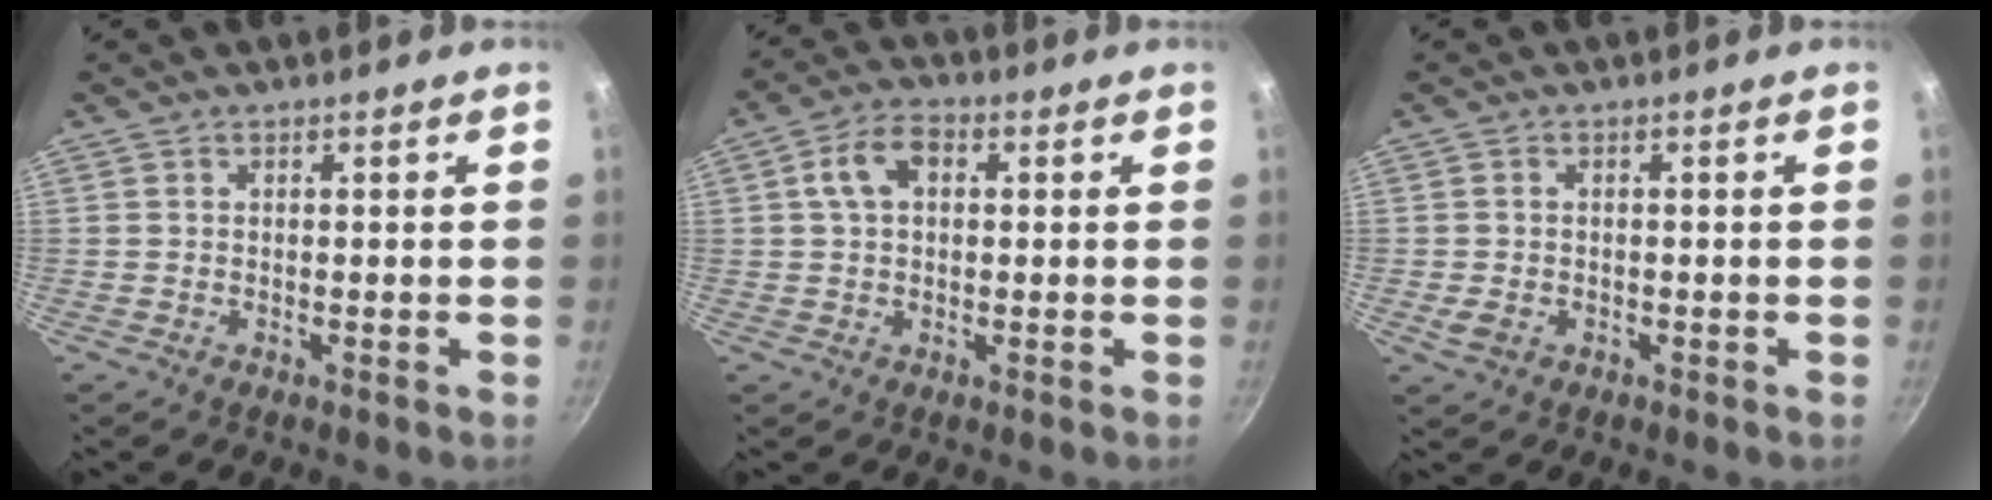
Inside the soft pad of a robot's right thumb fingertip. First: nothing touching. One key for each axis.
{"total": 6.8, "fx": 1.4, "fy": 4.5, "fz": 4.8, "tx": -0.074, "ty": 0.018, "tz": 0.018}
{"total": 2.6, "fx": -0.8, "fy": 2.0, "fz": 1.5, "tx": -0.025, "ty": 0.001, "tz": -0.013}